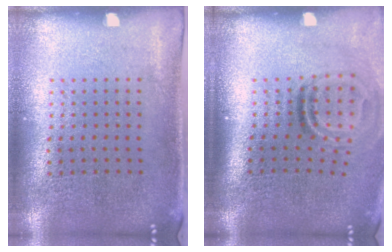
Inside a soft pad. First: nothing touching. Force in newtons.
{"total": 1.9, "press": 1.1, "slide": 1.6}